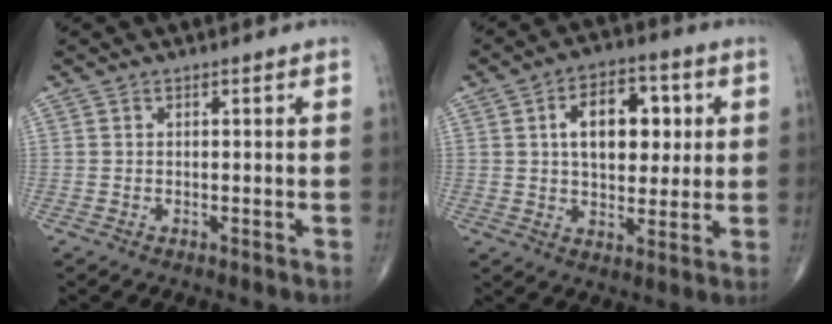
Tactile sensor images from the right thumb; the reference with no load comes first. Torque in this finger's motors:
{"motor_torque": [0.65, 2.79, 1.40, 0.30, 0.10]}